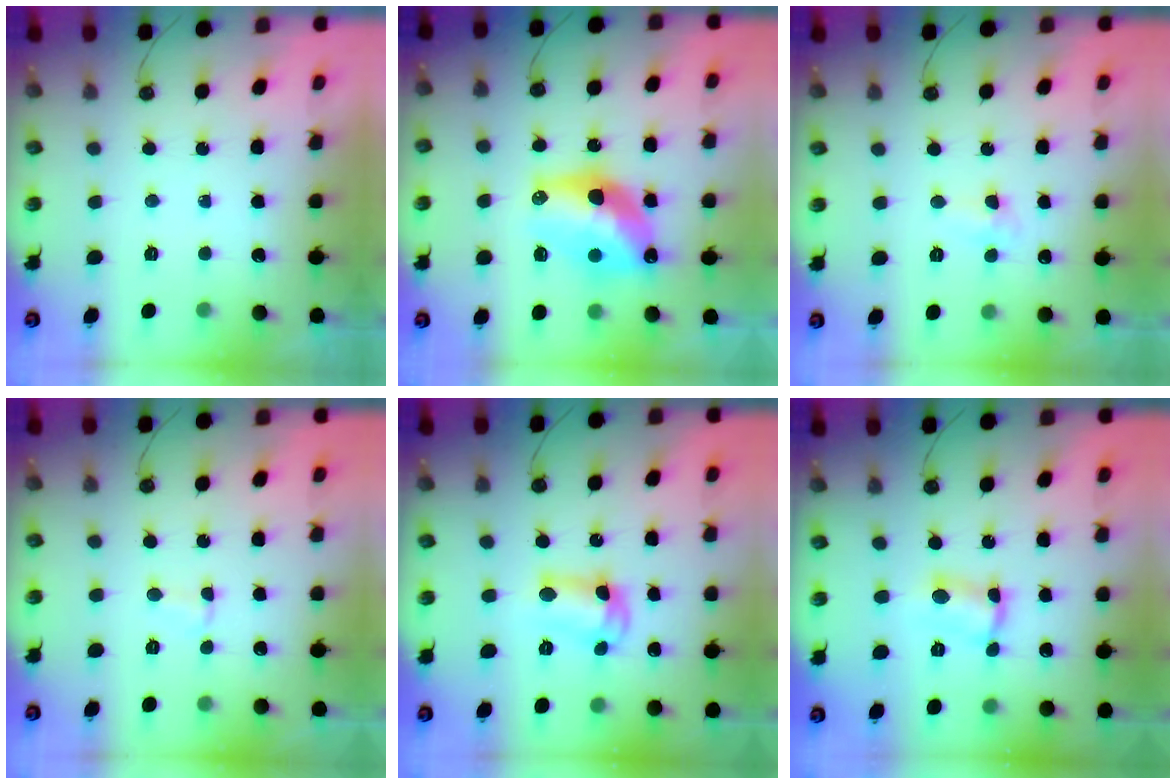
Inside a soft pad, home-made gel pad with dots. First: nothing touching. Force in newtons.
{"total": 14.1, "press": 14.1, "slide": 1.2}
{"total": 3.8, "press": 3.7, "slide": 0.6}
{"total": 3.7, "press": 1.6, "slide": 3.3}
{"total": 9.5, "press": 9.5, "slide": 0.4}
{"total": 3.8, "press": 3.8, "slide": 0.2}